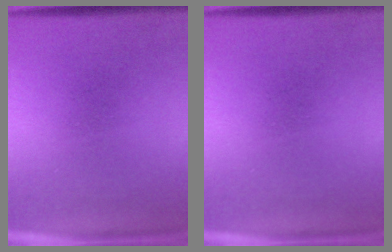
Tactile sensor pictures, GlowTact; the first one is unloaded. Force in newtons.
{"total": 0.0}